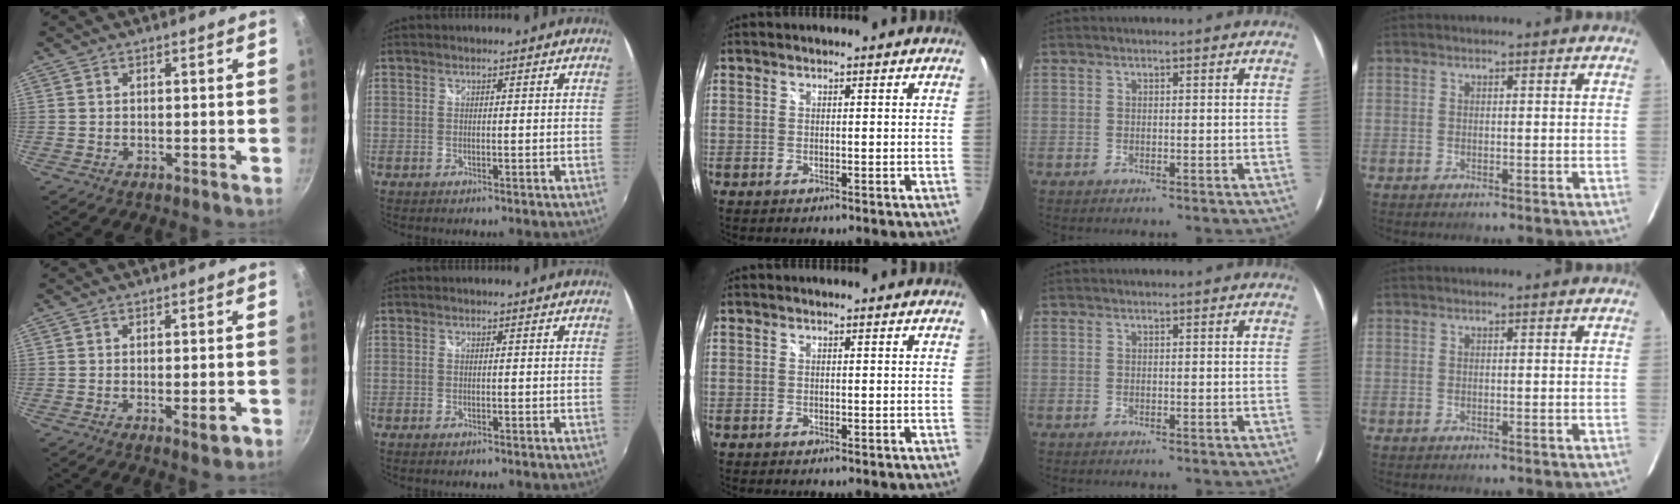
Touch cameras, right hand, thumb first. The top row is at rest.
{"thumb": {"total": 3.5, "force": [-1.2, 1.0, 3.1], "torque": [-0.039, 0.000, -0.016]}, "index": {"total": 0.8, "force": [-0.6, 0.4, 0.3], "torque": [-0.007, -0.003, -0.013]}}